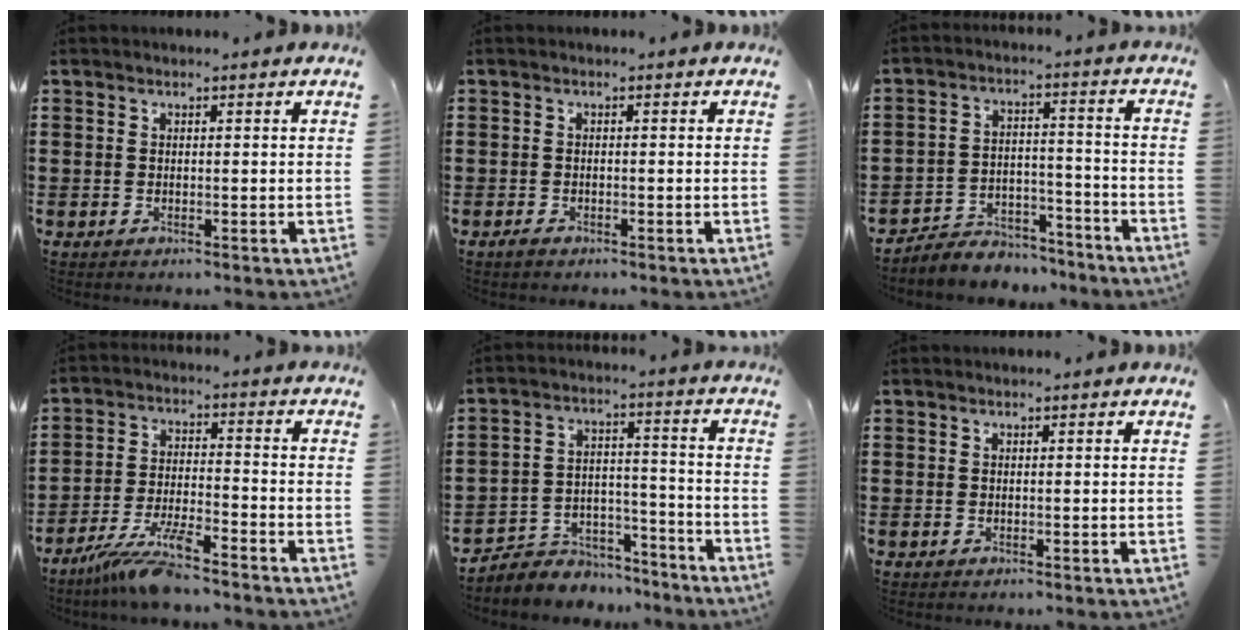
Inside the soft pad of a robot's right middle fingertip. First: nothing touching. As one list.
[{"total": 0.8, "force": [-0.6, 0.3, 0.3], "torque": [-0.009, -0.002, -0.012]}, {"total": 5.2, "force": [-5.1, 1.3, 0.2], "torque": [-0.003, 0.013, -0.102]}, {"total": 7.5, "force": [-6.4, 0.7, 3.9], "torque": [-0.093, -0.013, -0.125]}, {"total": 4.9, "force": [-4.4, 2.2, 0.0], "torque": [-0.012, 0.013, -0.093]}, {"total": 0.0}]